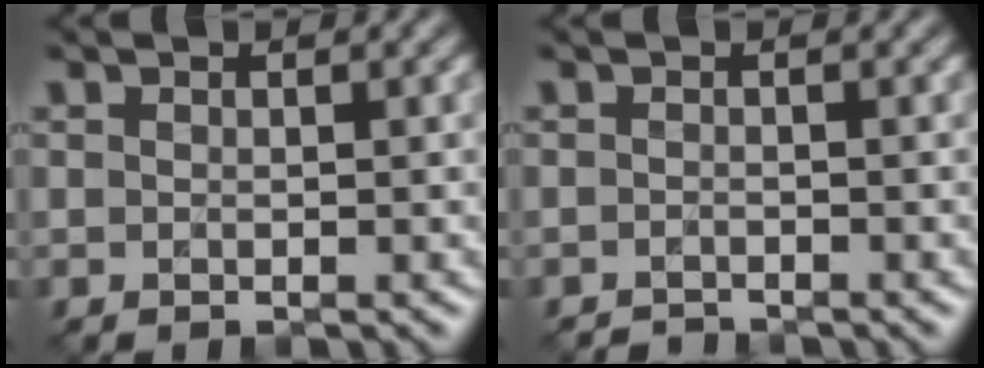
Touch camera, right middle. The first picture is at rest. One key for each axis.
{"total": 1.5, "fx": -1.5, "fy": -0.1, "fz": -0.3, "tx": 0.009, "ty": -0.011, "tz": -0.030}